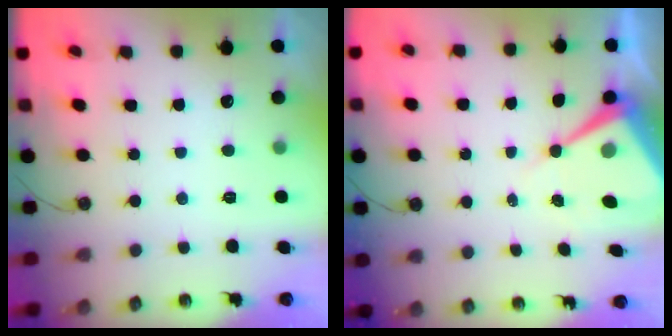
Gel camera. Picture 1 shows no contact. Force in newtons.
{"total": 10.3, "press": 10.2, "slide": 1.1}